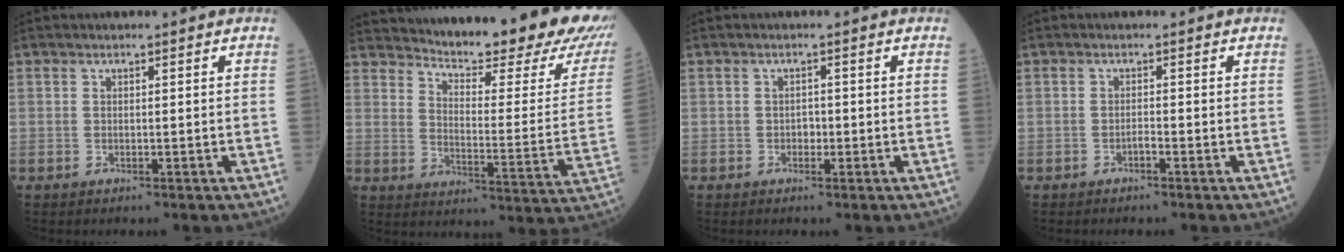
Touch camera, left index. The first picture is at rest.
{"total": 25.6, "force": [23.0, 2.8, 11.0], "torque": [-0.169, -0.100, 0.281]}
{"total": 1.2, "force": [-0.6, 0.8, 0.6], "torque": [-0.008, 0.000, -0.012]}
{"total": 0.9, "force": [-0.8, 0.0, 0.4], "torque": [-0.007, -0.003, -0.017]}